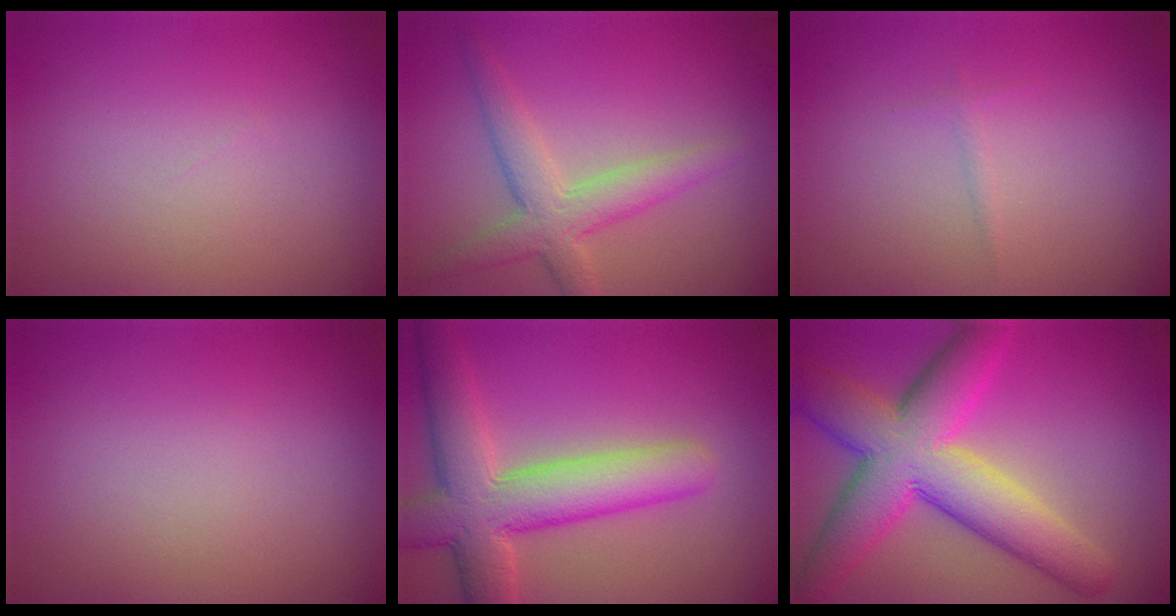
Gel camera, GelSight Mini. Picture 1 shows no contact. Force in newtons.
{"total": 4.0, "press": 4.0, "slide": 0.2}
{"total": 0.5, "press": 0.5, "slide": 0.1}
{"total": 0.0}
{"total": 8.4, "press": 8.4, "slide": 0.5}
{"total": 10.6, "press": 10.6, "slide": 0.3}